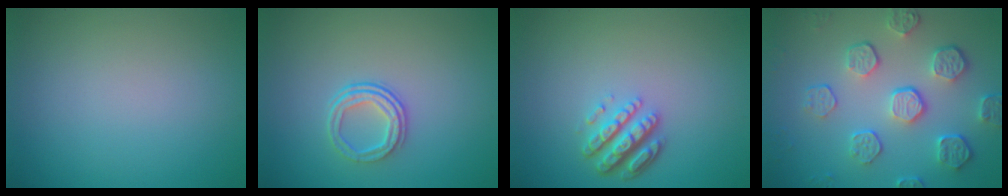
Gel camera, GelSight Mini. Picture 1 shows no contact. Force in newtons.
{"total": 2.4, "press": 1.7, "slide": 1.7}
{"total": 4.0, "press": 3.1, "slide": 2.5}
{"total": 5.8, "press": 4.2, "slide": 3.9}